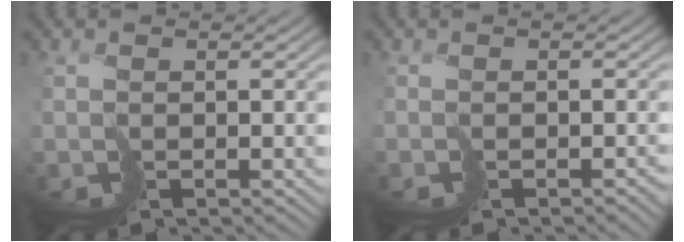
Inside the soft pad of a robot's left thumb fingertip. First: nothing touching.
{"total": 1.2, "force": [-1.1, 0.4, 0.3], "torque": [0.006, 0.001, -0.018]}